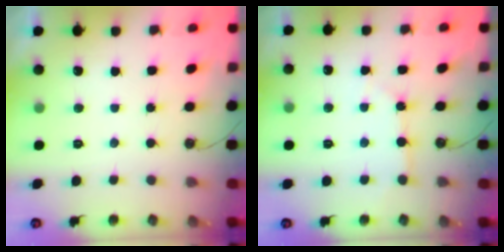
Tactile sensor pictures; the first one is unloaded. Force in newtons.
{"total": 3.5, "press": 3.5, "slide": 0.4}